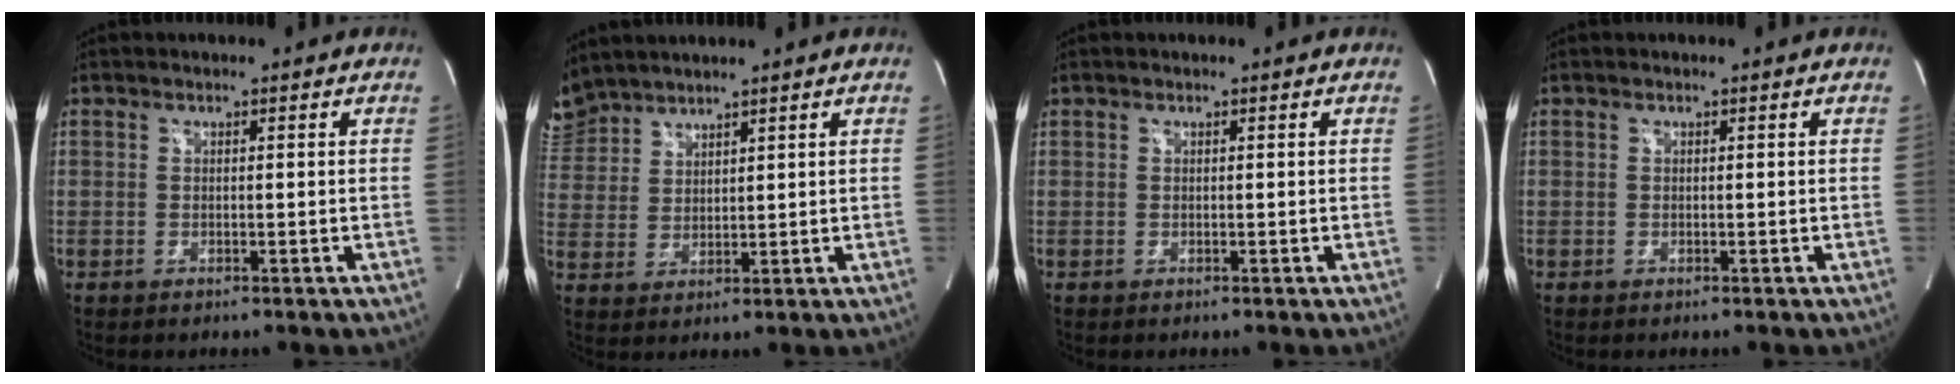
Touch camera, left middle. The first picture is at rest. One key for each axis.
{"total": 6.6, "fx": 6.2, "fy": 2.3, "fz": 0.3, "tx": -0.016, "ty": 0.016, "tz": 0.134}
{"total": 0.0}
{"total": 0.0}